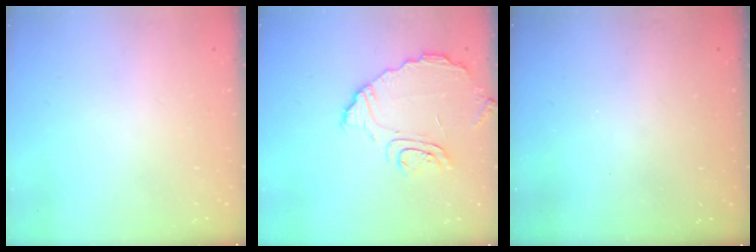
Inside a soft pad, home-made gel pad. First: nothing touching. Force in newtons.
{"total": 9.3, "press": 9.3, "slide": 0.7}
{"total": 3.3, "press": 3.3, "slide": 0.1}